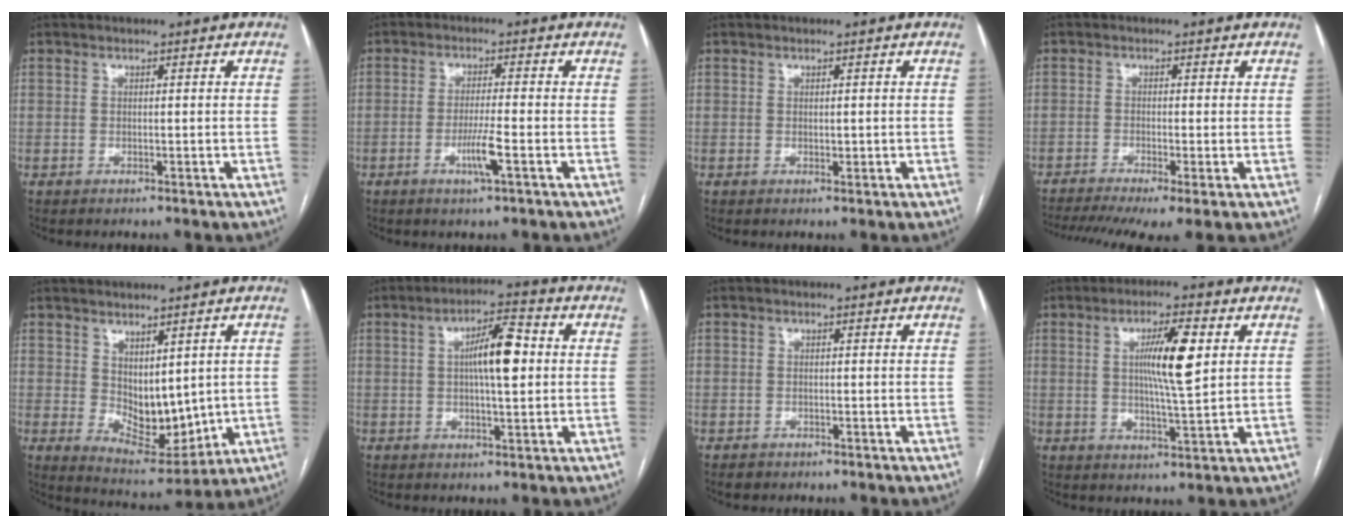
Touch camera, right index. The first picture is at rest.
{"total": 4.6, "force": [-1.8, -0.2, 4.2], "torque": [-0.081, -0.009, -0.034]}
{"total": 1.0, "force": [0.1, 0.5, 0.8], "torque": [-0.012, -0.003, 0.004]}
{"total": 9.8, "force": [-6.5, 1.7, 7.1], "torque": [-0.121, -0.010, -0.105]}
{"total": 8.9, "force": [1.0, 5.0, 7.3], "torque": [-0.104, -0.009, 0.043]}
{"total": 8.0, "force": [1.0, 1.7, 7.8], "torque": [-0.133, 0.016, 0.015]}
{"total": 1.5, "force": [-0.9, 1.2, 0.0], "torque": [-0.004, 0.004, -0.013]}
{"total": 8.4, "force": [2.0, 0.5, 8.2], "torque": [-0.143, 0.000, 0.035]}